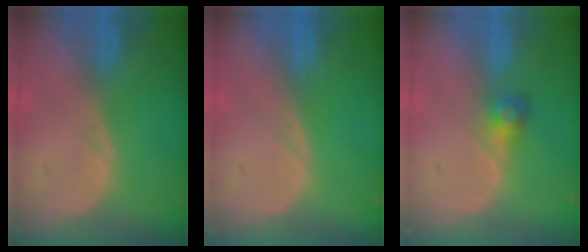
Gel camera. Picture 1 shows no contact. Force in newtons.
{"total": 0.0}
{"total": 2.7, "press": 2.6, "slide": 0.8}